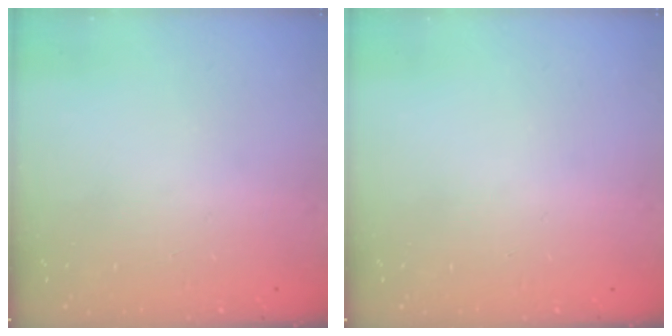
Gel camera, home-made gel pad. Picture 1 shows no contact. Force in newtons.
{"total": 0.0}